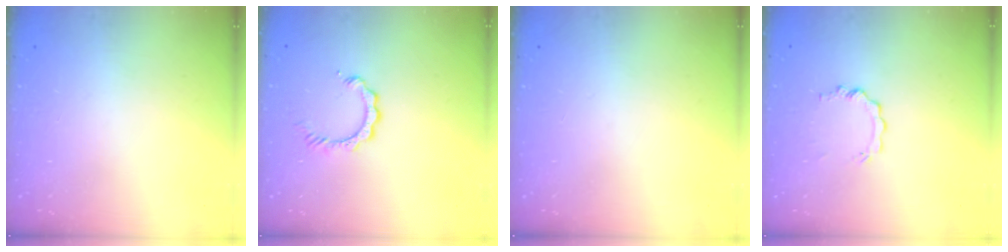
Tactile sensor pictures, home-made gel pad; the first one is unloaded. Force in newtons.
{"total": 4.7, "press": 4.7, "slide": 0.3}
{"total": 0.0}
{"total": 3.6, "press": 3.6, "slide": 0.3}